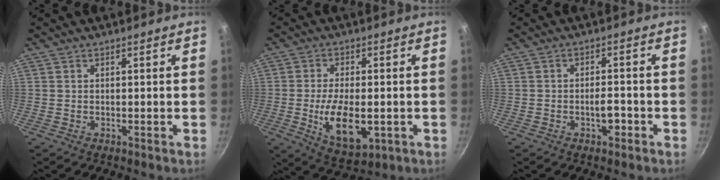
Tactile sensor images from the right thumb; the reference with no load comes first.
{"total": 11.3, "force": [-2.3, 5.5, 9.6], "torque": [-0.156, -0.010, -0.028]}
{"total": 3.1, "force": [-1.4, 1.6, 2.3], "torque": [-0.024, 0.015, -0.020]}